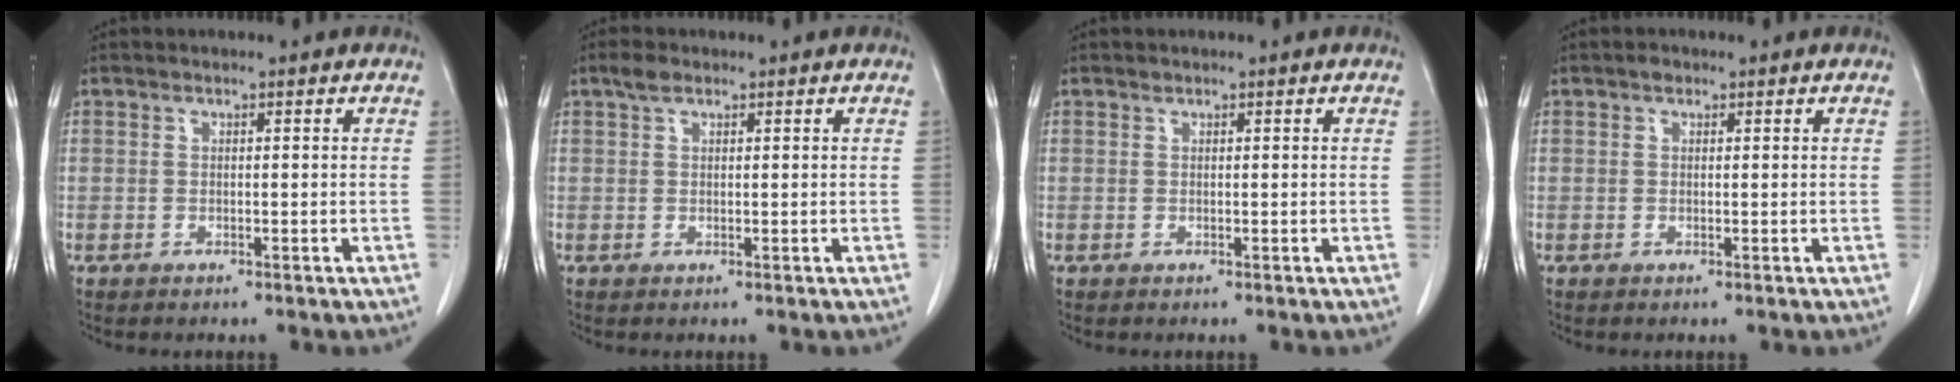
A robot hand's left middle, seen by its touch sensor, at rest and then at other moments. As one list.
[{"total": 1.9, "force": [1.3, 0.9, 1.1], "torque": [-0.028, 0.012, 0.025]}, {"total": 0.0}, {"total": 0.7, "force": [0.5, 0.4, 0.3], "torque": [-0.009, 0.003, 0.007]}]